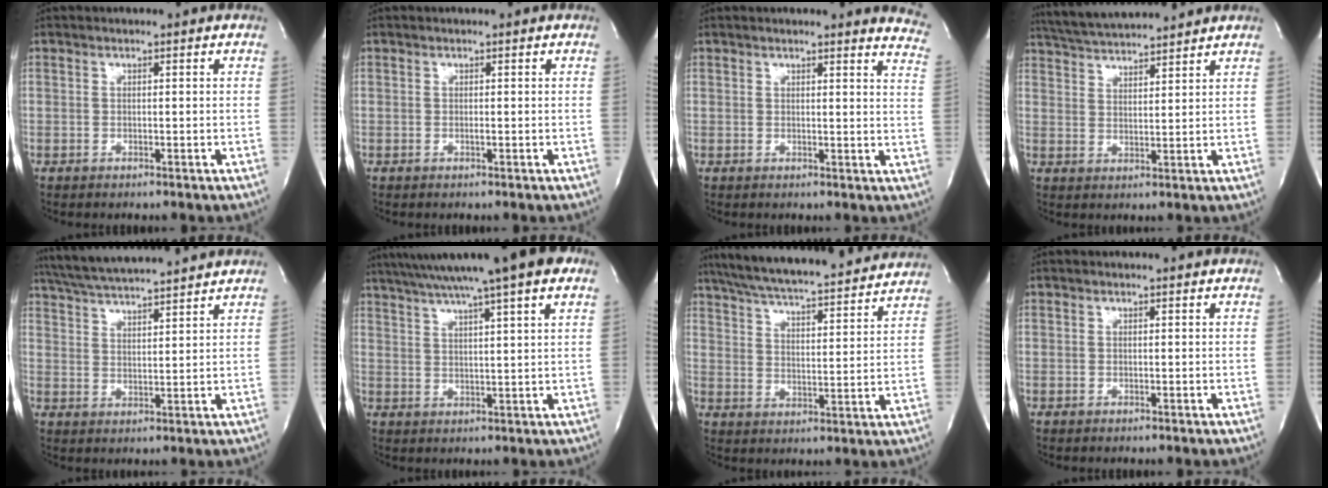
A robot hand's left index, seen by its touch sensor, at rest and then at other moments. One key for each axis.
{"total": 0.0}
{"total": 9.0, "fx": 8.6, "fy": 0.5, "fz": 2.5, "tx": -0.010, "ty": -0.059, "tz": 0.060}
{"total": 10.6, "fx": 10.0, "fy": 0.1, "fz": 3.6, "tx": -0.074, "ty": 0.022, "tz": 0.163}
{"total": 13.6, "fx": 12.5, "fy": 0.1, "fz": 5.6, "tx": -0.110, "ty": 0.024, "tz": 0.196}
{"total": 16.4, "fx": 12.5, "fy": -0.3, "fz": 10.6, "tx": -0.180, "ty": 0.032, "tz": 0.172}
{"total": 23.6, "fx": 21.3, "fy": 2.6, "fz": 9.8, "tx": -0.169, "ty": 0.001, "tz": 0.294}
{"total": 0.9, "fx": 0.9, "fy": -0.1, "fz": 0.3, "tx": -0.008, "ty": 0.003, "tz": 0.011}